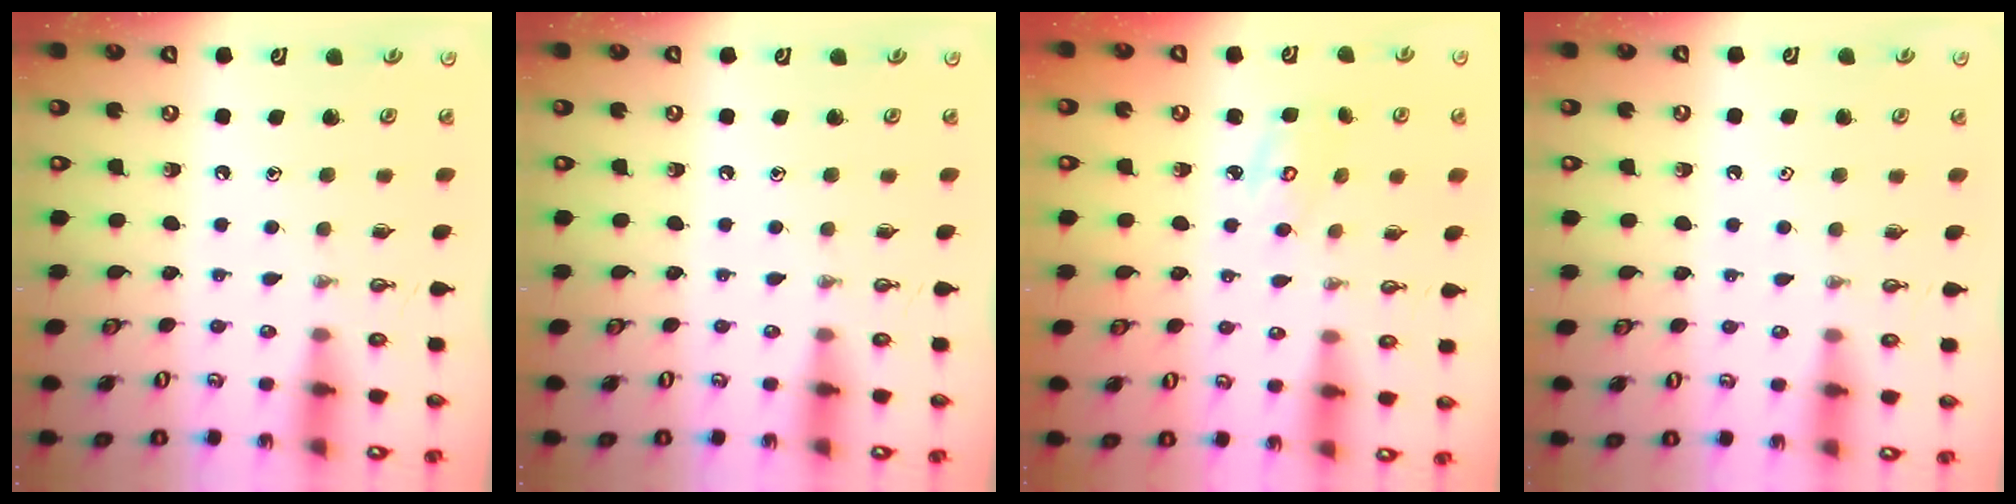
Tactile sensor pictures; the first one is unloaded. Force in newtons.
{"total": 0.0}
{"total": 3.2, "press": 3.2, "slide": 0.1}
{"total": 0.6, "press": 0.6, "slide": 0.0}